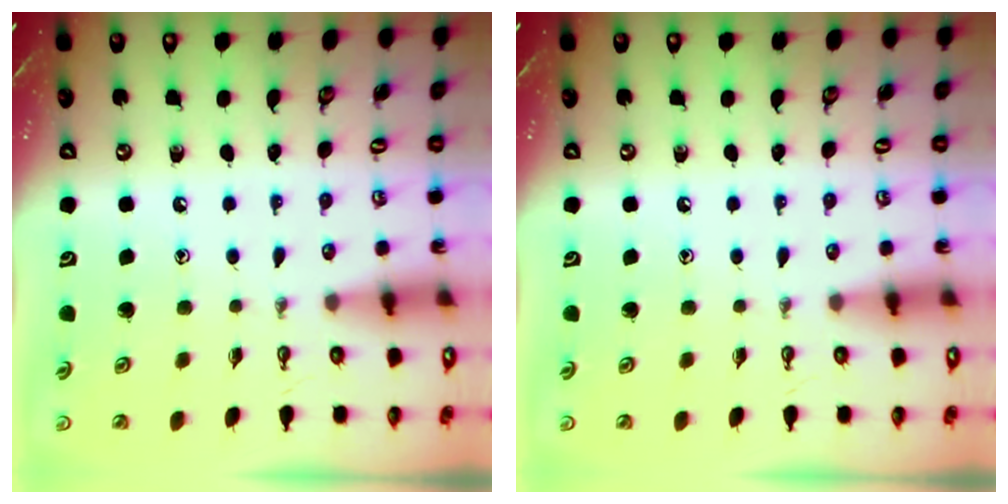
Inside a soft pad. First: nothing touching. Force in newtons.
{"total": 0.0}